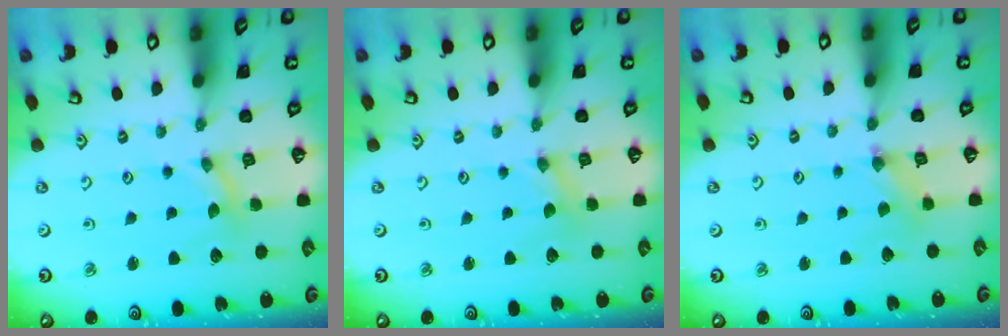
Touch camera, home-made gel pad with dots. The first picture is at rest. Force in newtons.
{"total": 0.0}
{"total": 1.4, "press": 1.3, "slide": 0.3}